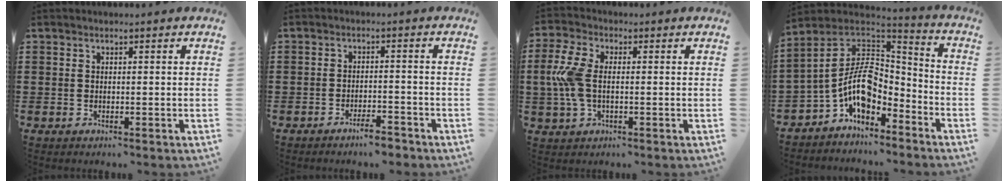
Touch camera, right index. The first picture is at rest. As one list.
[{"total": 3.3, "force": [-2.9, 0.3, 1.5], "torque": [-0.027, 0.003, -0.056]}, {"total": 7.2, "force": [-0.2, 3.8, 6.1], "torque": [-0.165, -0.005, -0.015]}, {"total": 10.5, "force": [-3.5, 5.8, 8.1], "torque": [-0.184, -0.007, -0.076]}]